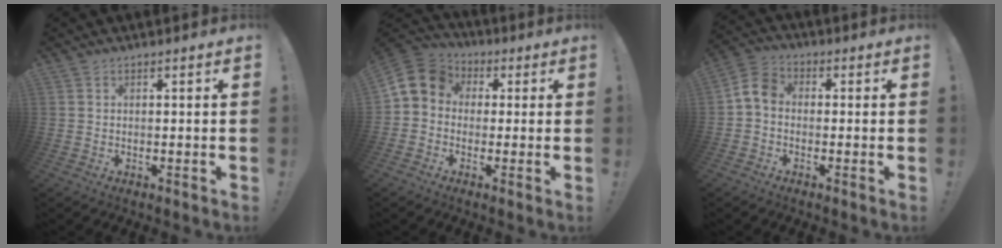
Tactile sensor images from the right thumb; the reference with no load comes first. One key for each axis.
{"total": 9.0, "fx": 0.9, "fy": 7.7, "fz": 4.6, "tx": -0.091, "ty": 0.012, "tz": 0.024}
{"total": 6.5, "fx": -0.7, "fy": 4.7, "fz": 4.5, "tx": -0.095, "ty": 0.017, "tz": -0.005}